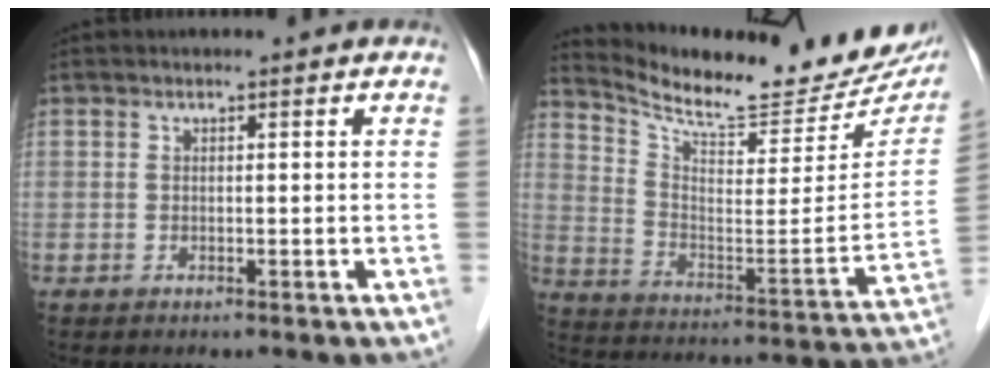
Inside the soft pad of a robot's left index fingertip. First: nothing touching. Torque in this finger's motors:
{"motor_torque": [-1.07, -1.07, 0.01, 0.01]}